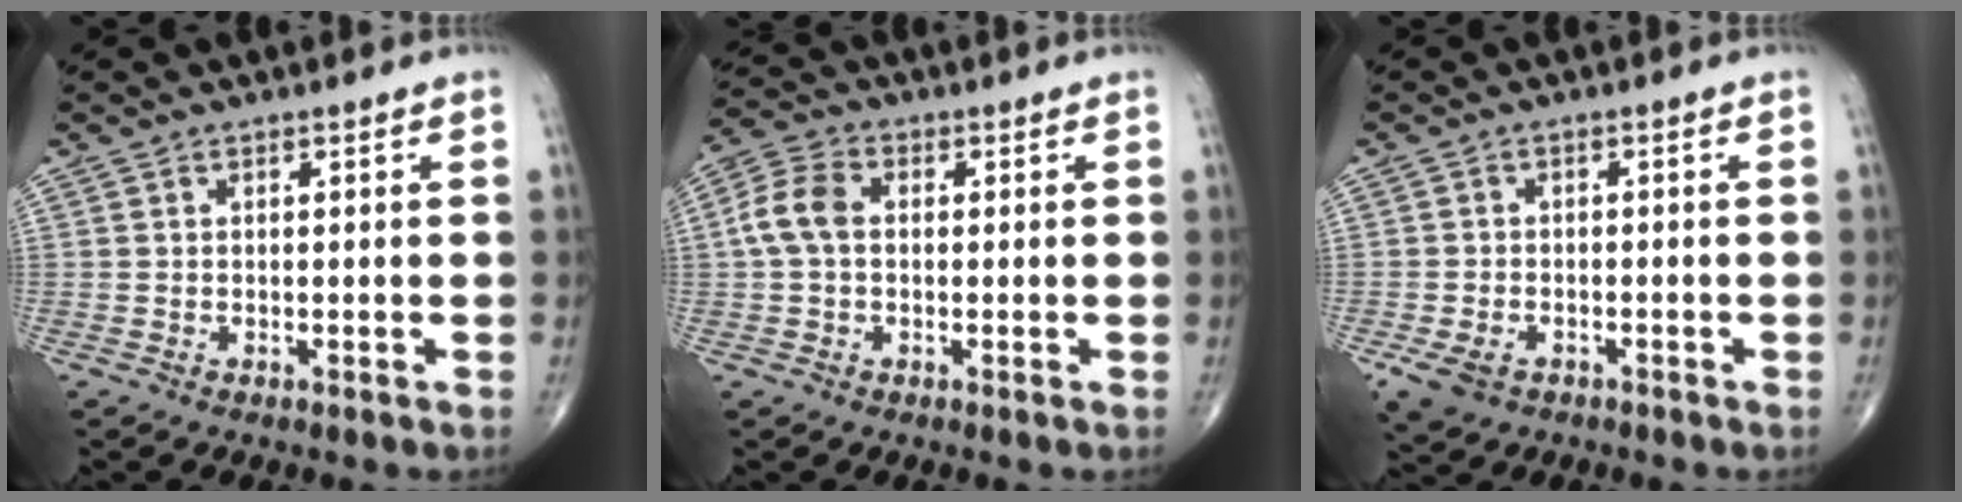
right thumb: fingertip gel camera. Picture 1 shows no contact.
{"total": 6.5, "force": [0.3, 4.5, 4.7], "torque": [-0.100, 0.019, -0.002]}
{"total": 4.8, "force": [-2.4, 3.3, 2.6], "torque": [-0.056, 0.002, -0.036]}